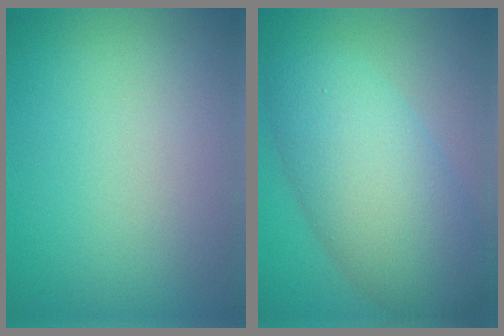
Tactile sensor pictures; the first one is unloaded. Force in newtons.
{"total": 8.6, "press": 8.6, "slide": 0.1}